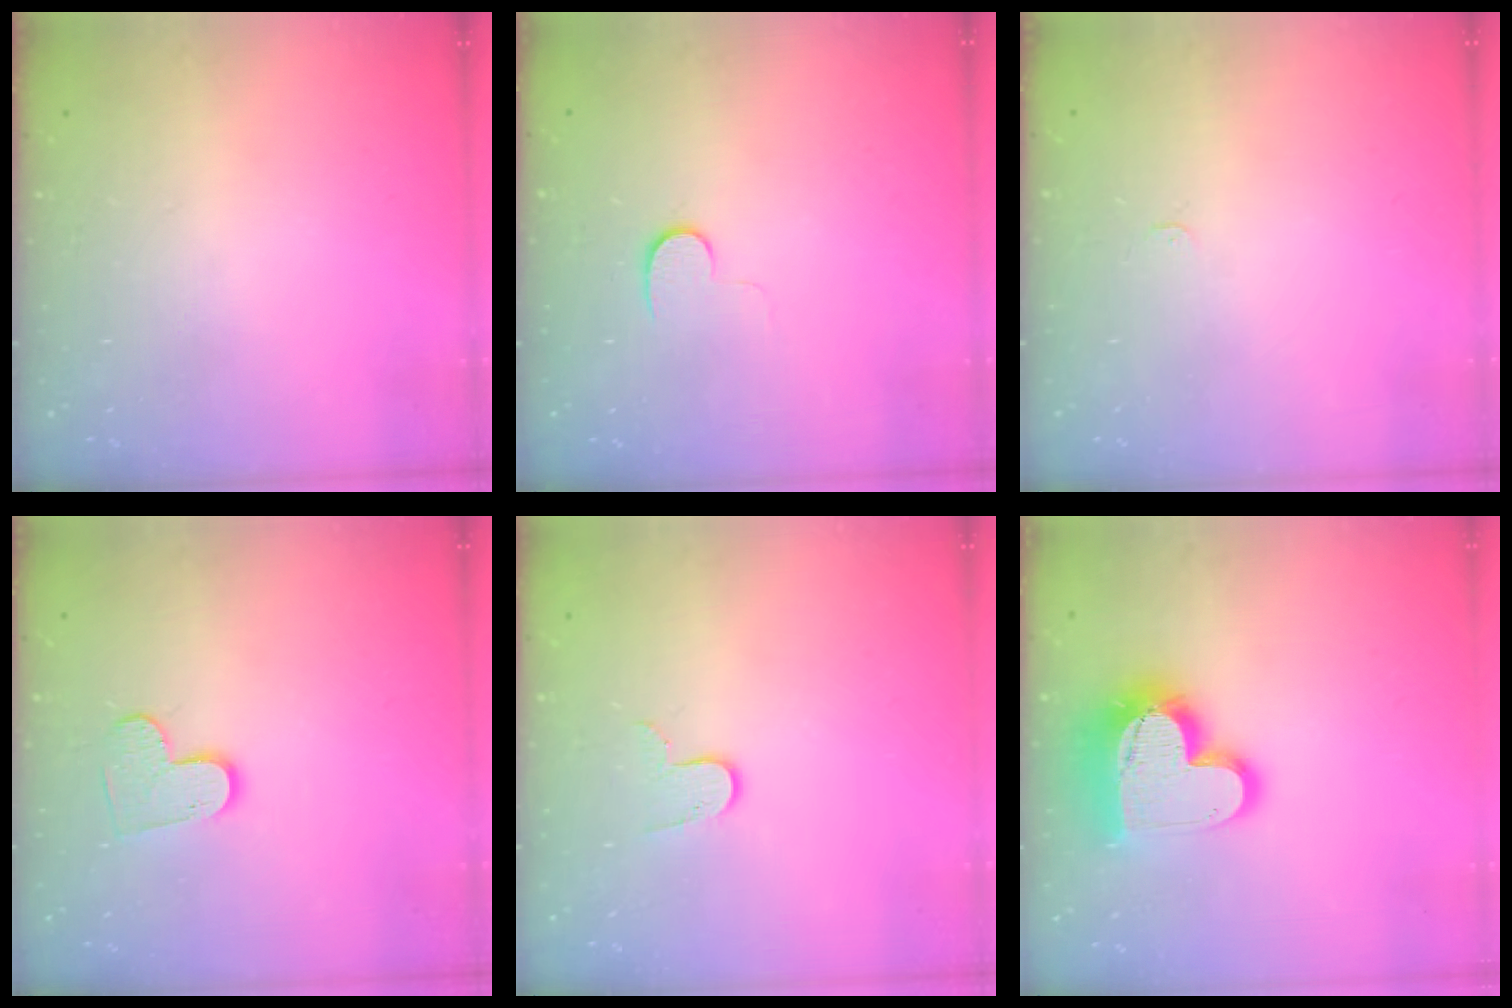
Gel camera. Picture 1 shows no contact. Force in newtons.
{"total": 6.8, "press": 6.7, "slide": 1.0}
{"total": 2.4, "press": 2.4, "slide": 0.3}
{"total": 7.5, "press": 7.5, "slide": 0.5}
{"total": 6.3, "press": 6.3, "slide": 0.5}
{"total": 17.1, "press": 17.0, "slide": 1.4}